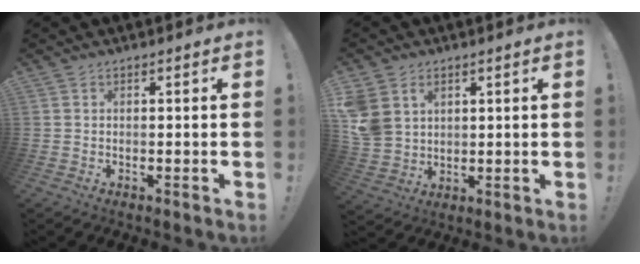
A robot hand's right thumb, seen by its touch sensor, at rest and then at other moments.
{"total": 8.2, "force": [3.4, 6.4, 3.7], "torque": [-0.085, -0.019, 0.071]}